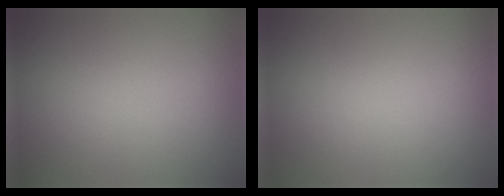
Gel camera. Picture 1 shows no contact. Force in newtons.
{"total": 0.0}